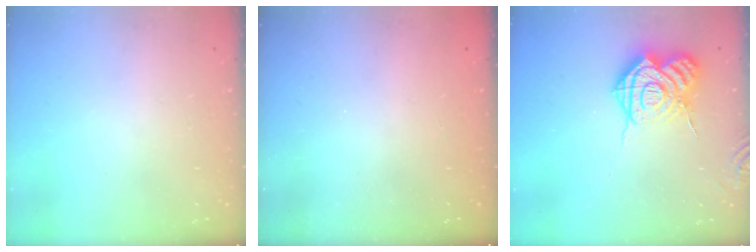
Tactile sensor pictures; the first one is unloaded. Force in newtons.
{"total": 2.3, "press": 2.2, "slide": 0.7}
{"total": 17.9, "press": 17.8, "slide": 1.8}